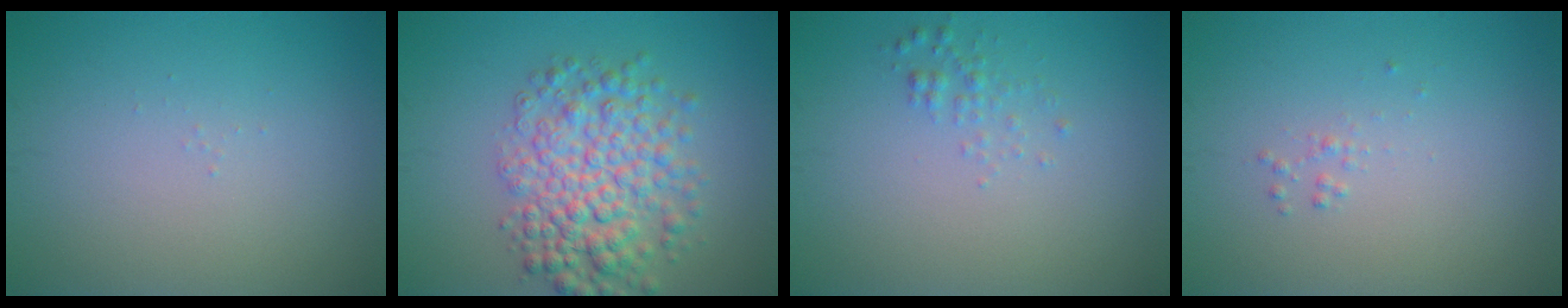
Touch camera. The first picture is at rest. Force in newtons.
{"total": 6.3, "press": 6.3, "slide": 0.1}
{"total": 1.1, "press": 1.1, "slide": 0.0}
{"total": 0.5, "press": 0.5, "slide": 0.0}